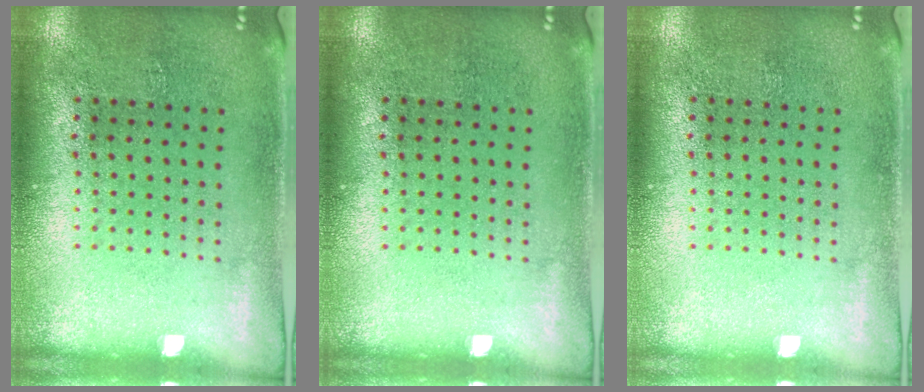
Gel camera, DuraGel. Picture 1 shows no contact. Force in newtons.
{"total": 0.0}
{"total": 0.0}